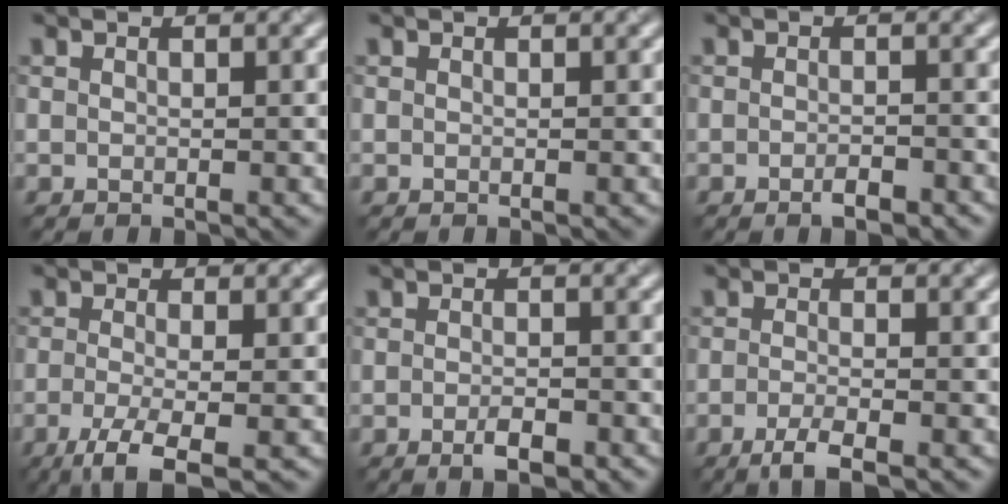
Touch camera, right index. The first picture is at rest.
{"total": 0.0}
{"total": 1.6, "force": [-1.0, 0.5, 1.2], "torque": [-0.018, -0.001, -0.016]}
{"total": 4.5, "force": [-2.1, 1.1, 3.8], "torque": [-0.069, -0.007, -0.048]}
{"total": 2.3, "force": [-1.2, 0.7, 1.8], "torque": [-0.031, -0.003, -0.020]}
{"total": 2.7, "force": [-1.5, 0.6, 2.2], "torque": [-0.037, -0.003, -0.034]}